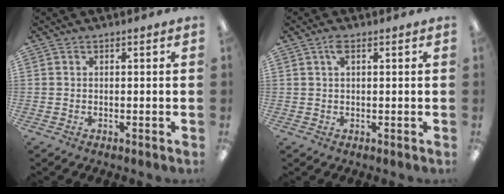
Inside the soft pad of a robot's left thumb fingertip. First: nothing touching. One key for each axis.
{"total": 2.3, "fx": 1.4, "fy": 0.8, "fz": 1.7, "tx": -0.039, "ty": 0.007, "tz": 0.022}